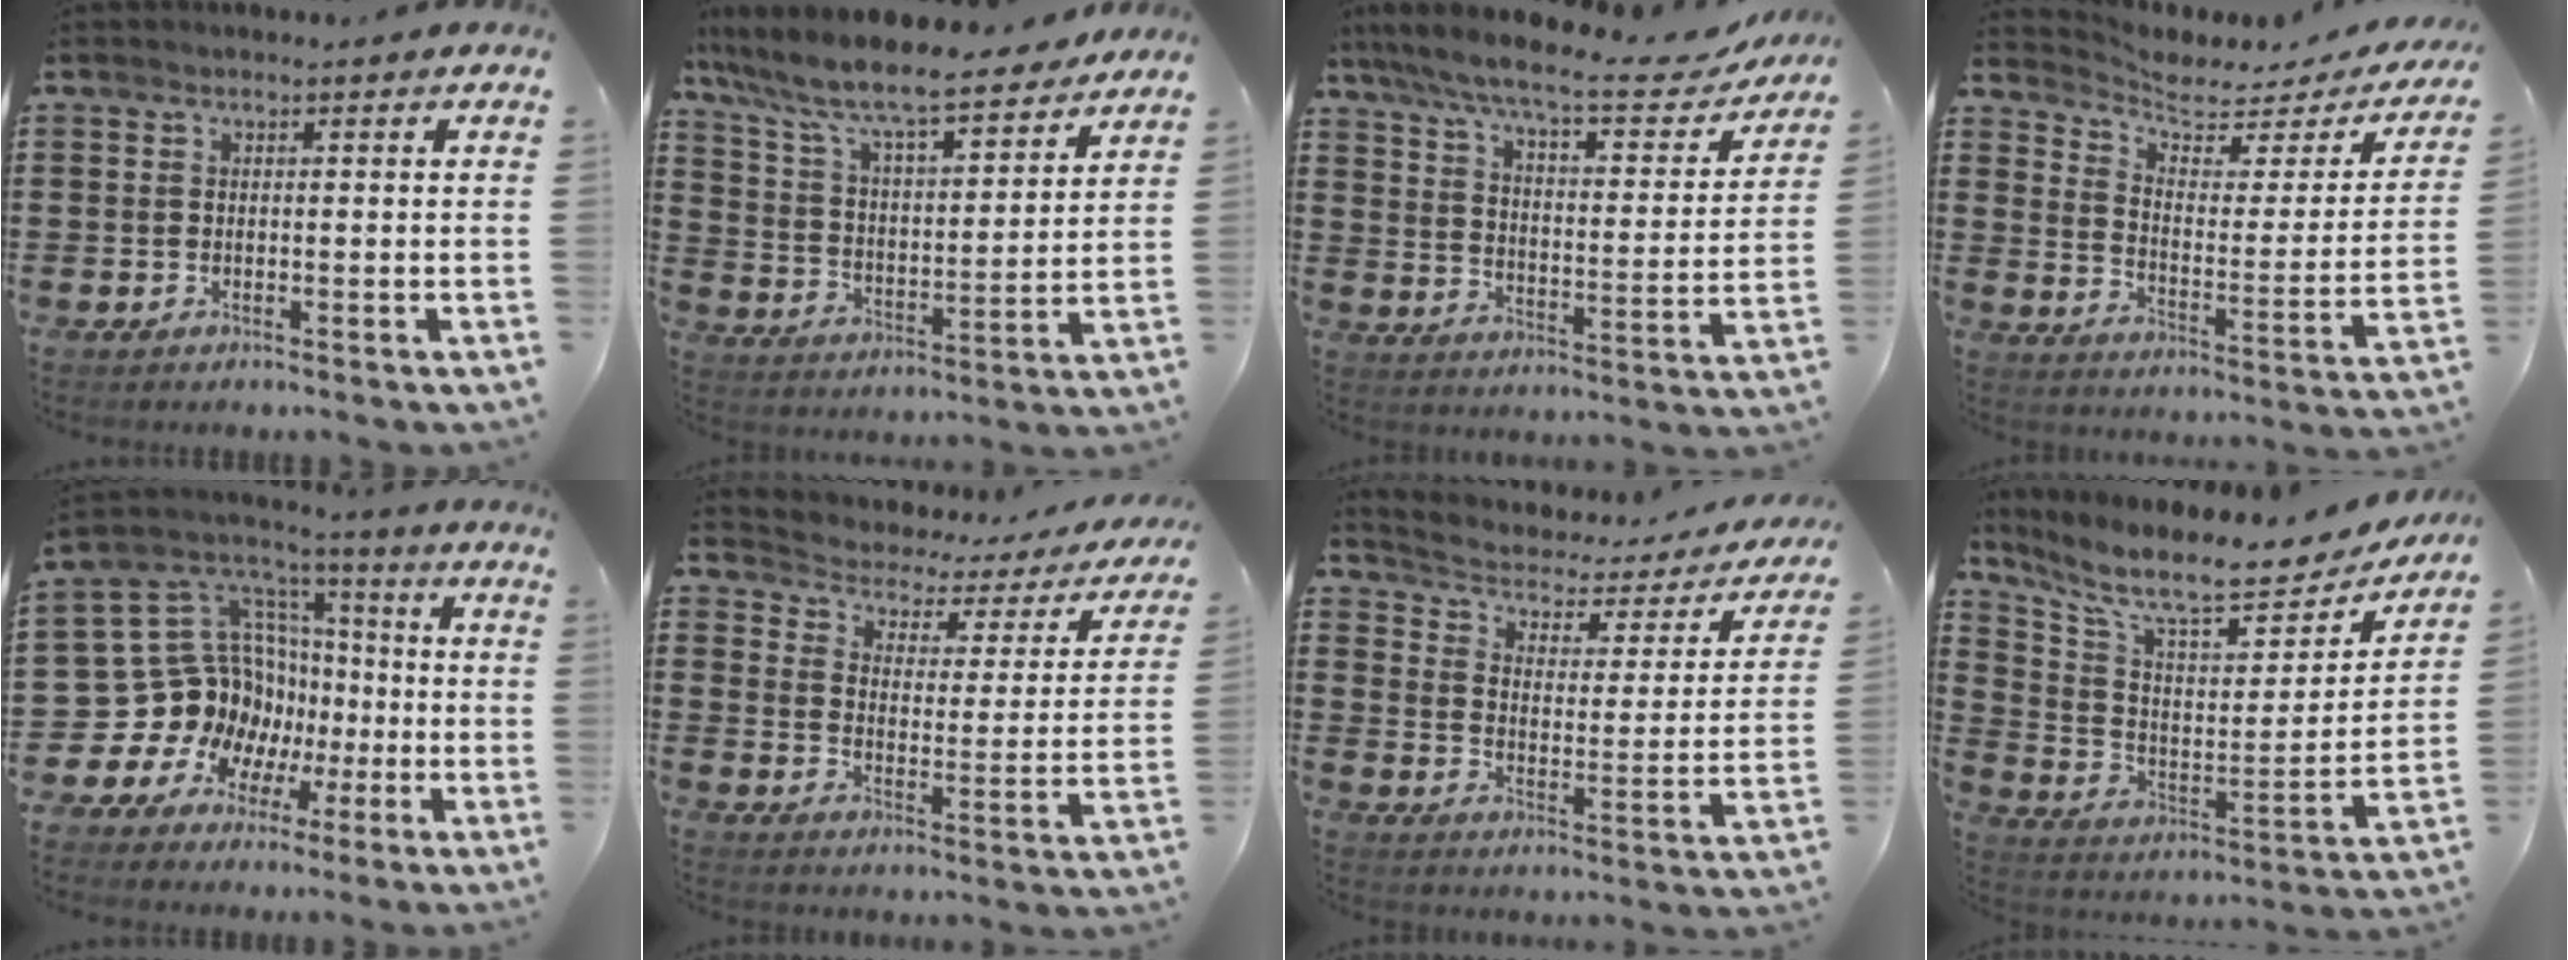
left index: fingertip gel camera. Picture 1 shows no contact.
{"total": 8.7, "force": [7.7, 0.7, 3.9], "torque": [-0.109, -0.055, 0.126]}
{"total": 9.6, "force": [7.9, 0.8, 5.3], "torque": [-0.134, -0.043, 0.131]}
{"total": 4.2, "force": [3.5, 1.6, 1.7], "torque": [-0.056, -0.022, 0.055]}
{"total": 15.7, "force": [-2.4, 14.5, 5.6], "torque": [-0.165, -0.033, -0.007]}
{"total": 2.2, "force": [1.8, 1.2, 0.6], "torque": [-0.030, -0.022, 0.020]}
{"total": 2.4, "force": [1.3, 1.6, 1.2], "torque": [-0.040, -0.016, 0.011]}
{"total": 10.2, "force": [8.2, 2.3, 5.5], "torque": [-0.136, -0.052, 0.137]}